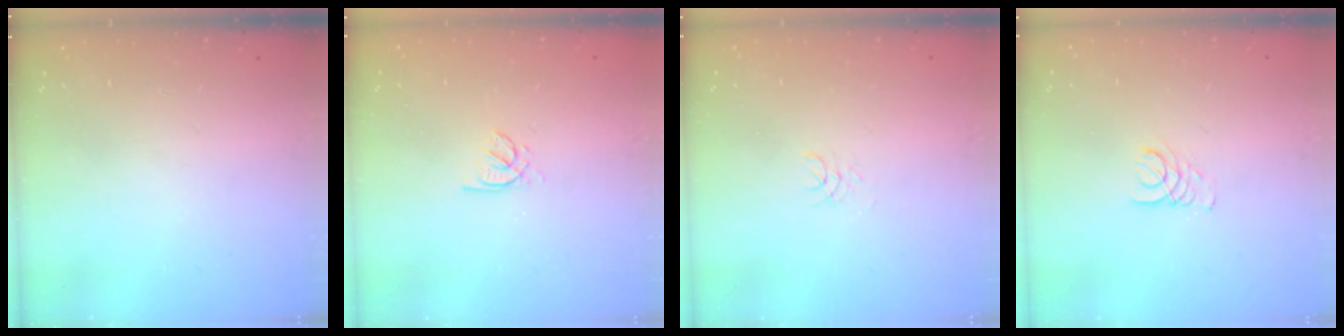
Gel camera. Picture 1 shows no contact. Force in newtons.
{"total": 1.9, "press": 1.8, "slide": 0.4}
{"total": 1.7, "press": 1.7, "slide": 0.2}
{"total": 1.9, "press": 1.9, "slide": 0.2}